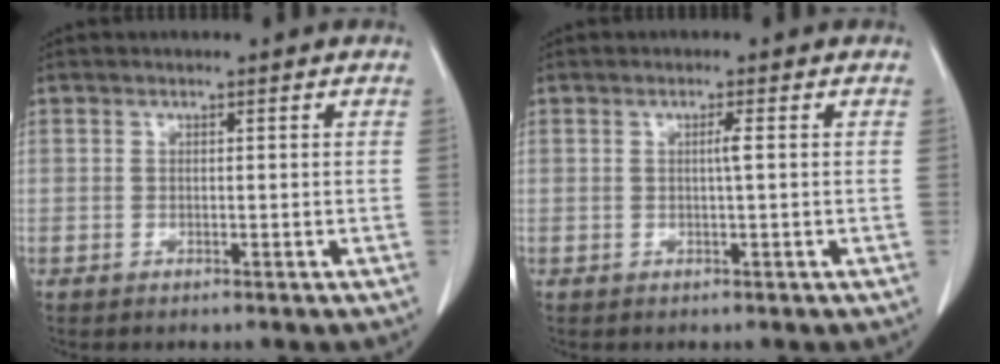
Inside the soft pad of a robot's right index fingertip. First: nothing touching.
{"total": 1.2, "force": [0.1, -0.2, 1.2], "torque": [-0.022, 0.001, 0.000]}